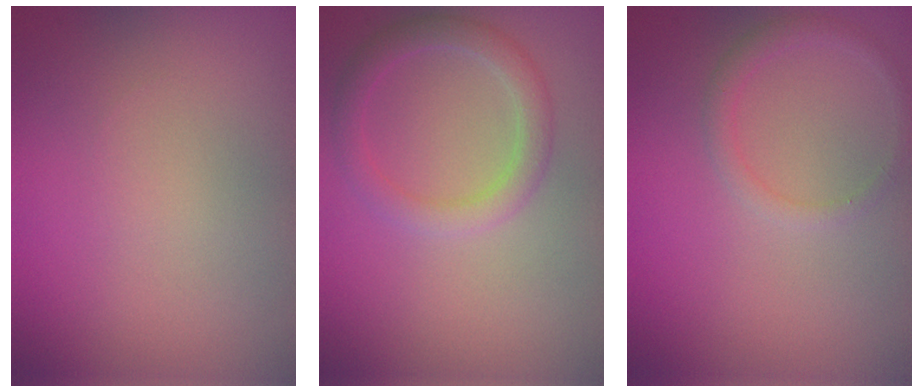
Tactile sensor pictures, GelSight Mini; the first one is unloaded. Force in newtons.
{"total": 2.5, "press": 2.5, "slide": 0.0}
{"total": 1.4, "press": 1.4, "slide": 0.2}